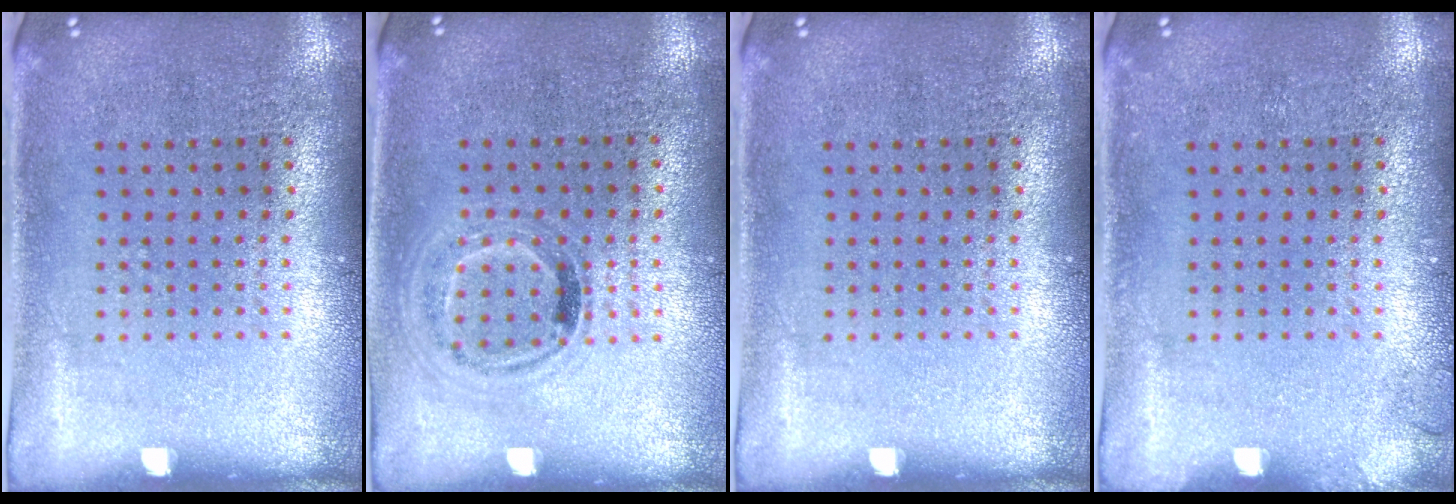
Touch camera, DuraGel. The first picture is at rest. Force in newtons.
{"total": 1.0, "press": 0.9, "slide": 0.5}
{"total": 0.0}
{"total": 0.7, "press": 0.7, "slide": 0.2}